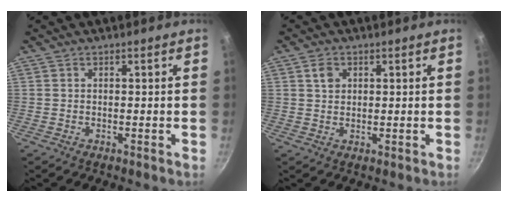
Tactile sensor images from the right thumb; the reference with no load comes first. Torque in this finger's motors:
{"motor_torque": [-0.06, 0.17, 0.50, -0.08, -0.01]}